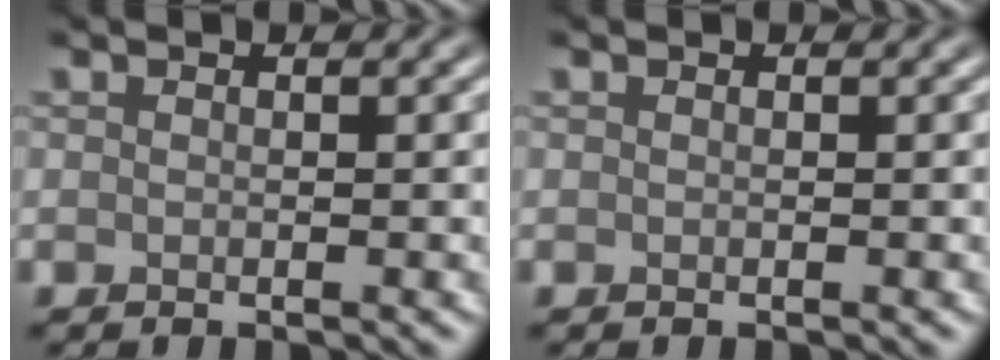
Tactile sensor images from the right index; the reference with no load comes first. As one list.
[{"total": 0.0}]